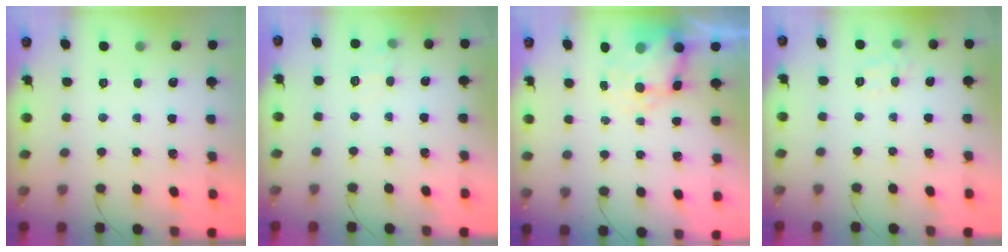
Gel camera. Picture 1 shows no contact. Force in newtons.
{"total": 7.0, "press": 6.8, "slide": 1.7}
{"total": 5.8, "press": 5.7, "slide": 1.2}
{"total": 4.1, "press": 3.8, "slide": 1.6}